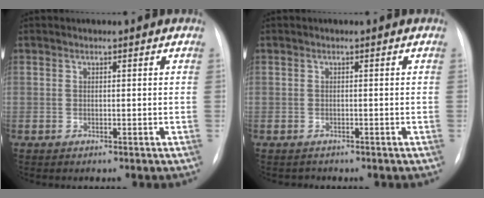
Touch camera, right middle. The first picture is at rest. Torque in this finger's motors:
{"motor_torque": [0.00, -0.03, -0.08, -0.01]}